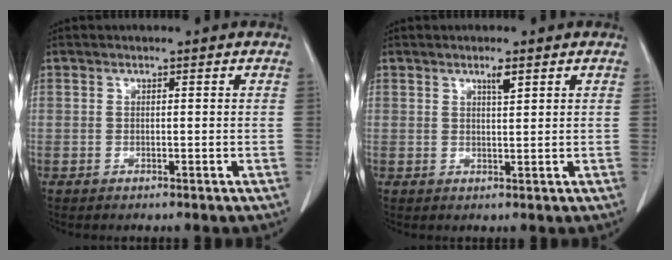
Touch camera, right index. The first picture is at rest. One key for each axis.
{"total": 1.8, "fx": 1.1, "fy": 0.1, "fz": 1.4, "tx": -0.027, "ty": -0.002, "tz": 0.020}